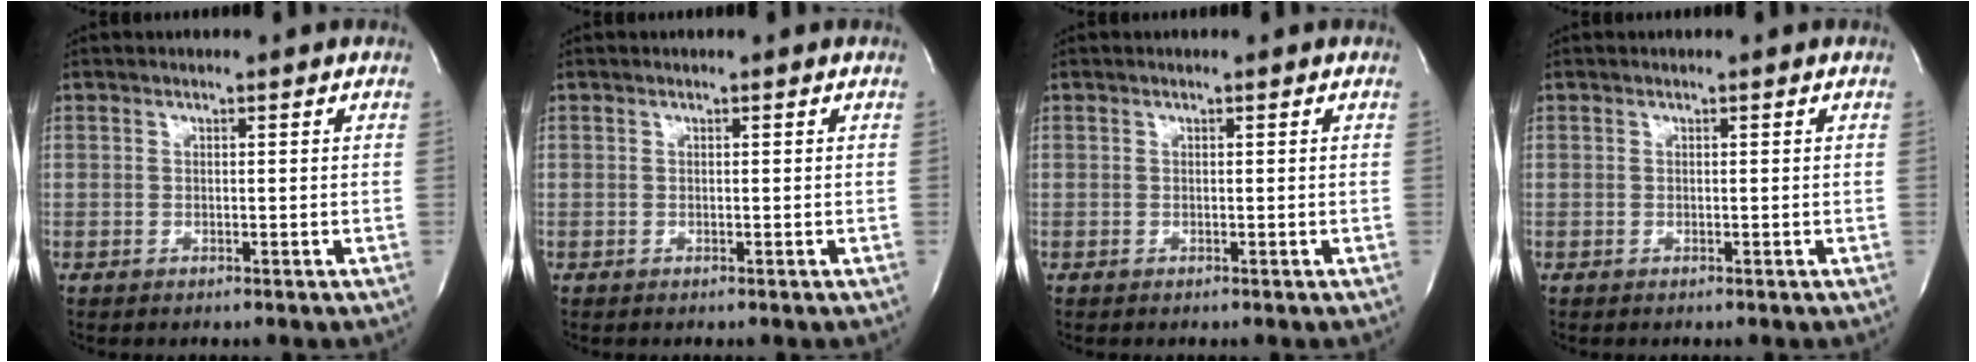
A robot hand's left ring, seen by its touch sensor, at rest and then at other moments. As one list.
[{"total": 0.0}, {"total": 0.0}, {"total": 0.0}]